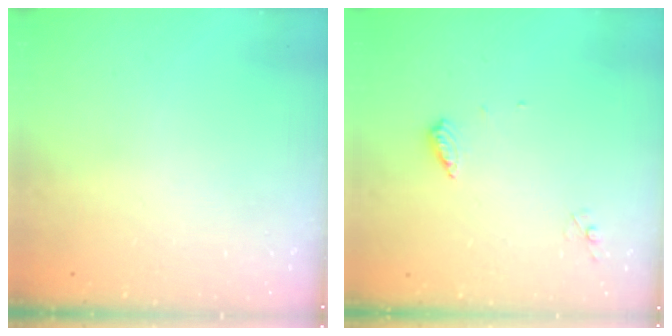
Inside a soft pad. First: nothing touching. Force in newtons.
{"total": 6.3, "press": 6.2, "slide": 0.6}